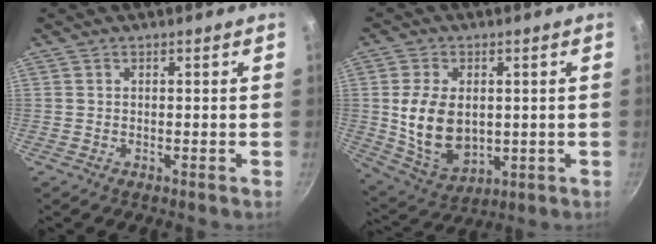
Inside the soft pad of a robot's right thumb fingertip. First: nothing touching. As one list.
[{"total": 12.6, "force": [0.7, 8.5, 9.3], "torque": [-0.160, -0.016, 0.032]}]